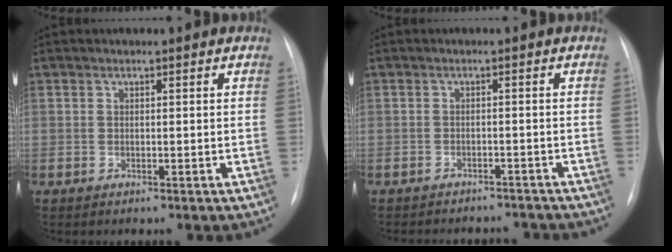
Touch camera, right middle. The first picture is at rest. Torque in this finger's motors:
{"motor_torque": [0.08, -0.14, 0.05, 0.02]}